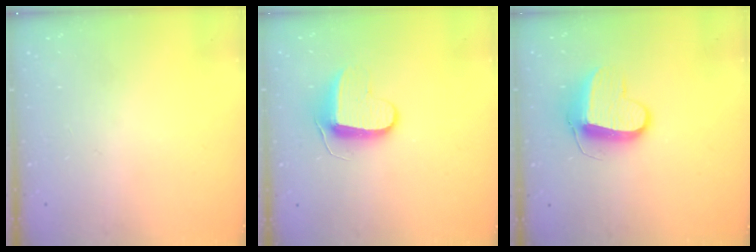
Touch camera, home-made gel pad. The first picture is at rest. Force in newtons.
{"total": 9.0, "press": 8.9, "slide": 0.7}
{"total": 10.7, "press": 10.7, "slide": 0.5}